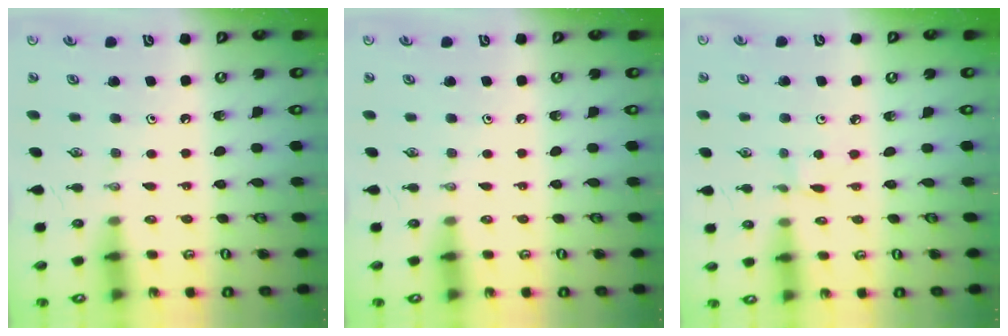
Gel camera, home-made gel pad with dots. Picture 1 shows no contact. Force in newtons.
{"total": 0.0}
{"total": 1.1, "press": 1.1, "slide": 0.1}